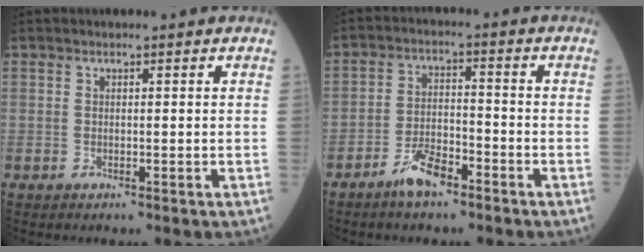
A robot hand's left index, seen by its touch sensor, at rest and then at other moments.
{"total": 5.6, "force": [-4.1, 1.7, 3.4], "torque": [-0.072, 0.001, -0.078]}